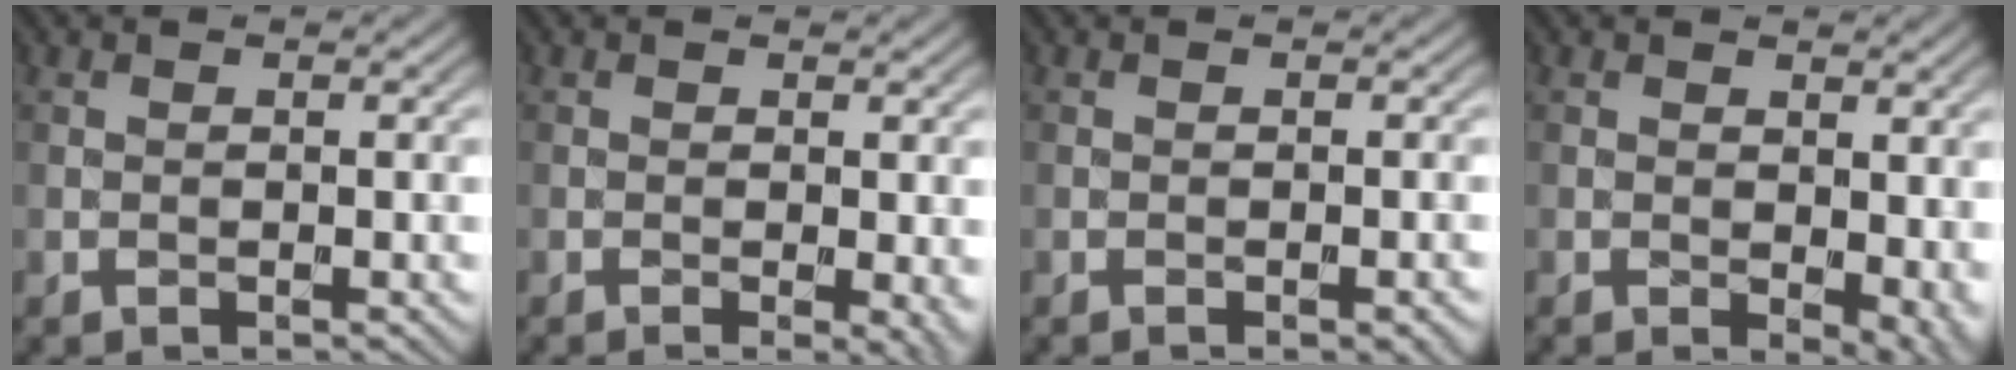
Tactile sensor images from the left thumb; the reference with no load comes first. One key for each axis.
{"total": 2.6, "fx": -0.5, "fy": 0.5, "fz": 2.5, "tx": -0.032, "ty": -0.006, "tz": -0.008}
{"total": 2.0, "fx": -1.1, "fy": 0.3, "fz": 1.6, "tx": -0.020, "ty": 0.002, "tz": -0.013}
{"total": 4.9, "fx": -0.4, "fy": 2.6, "fz": 4.1, "tx": -0.052, "ty": -0.012, "tz": 0.001}